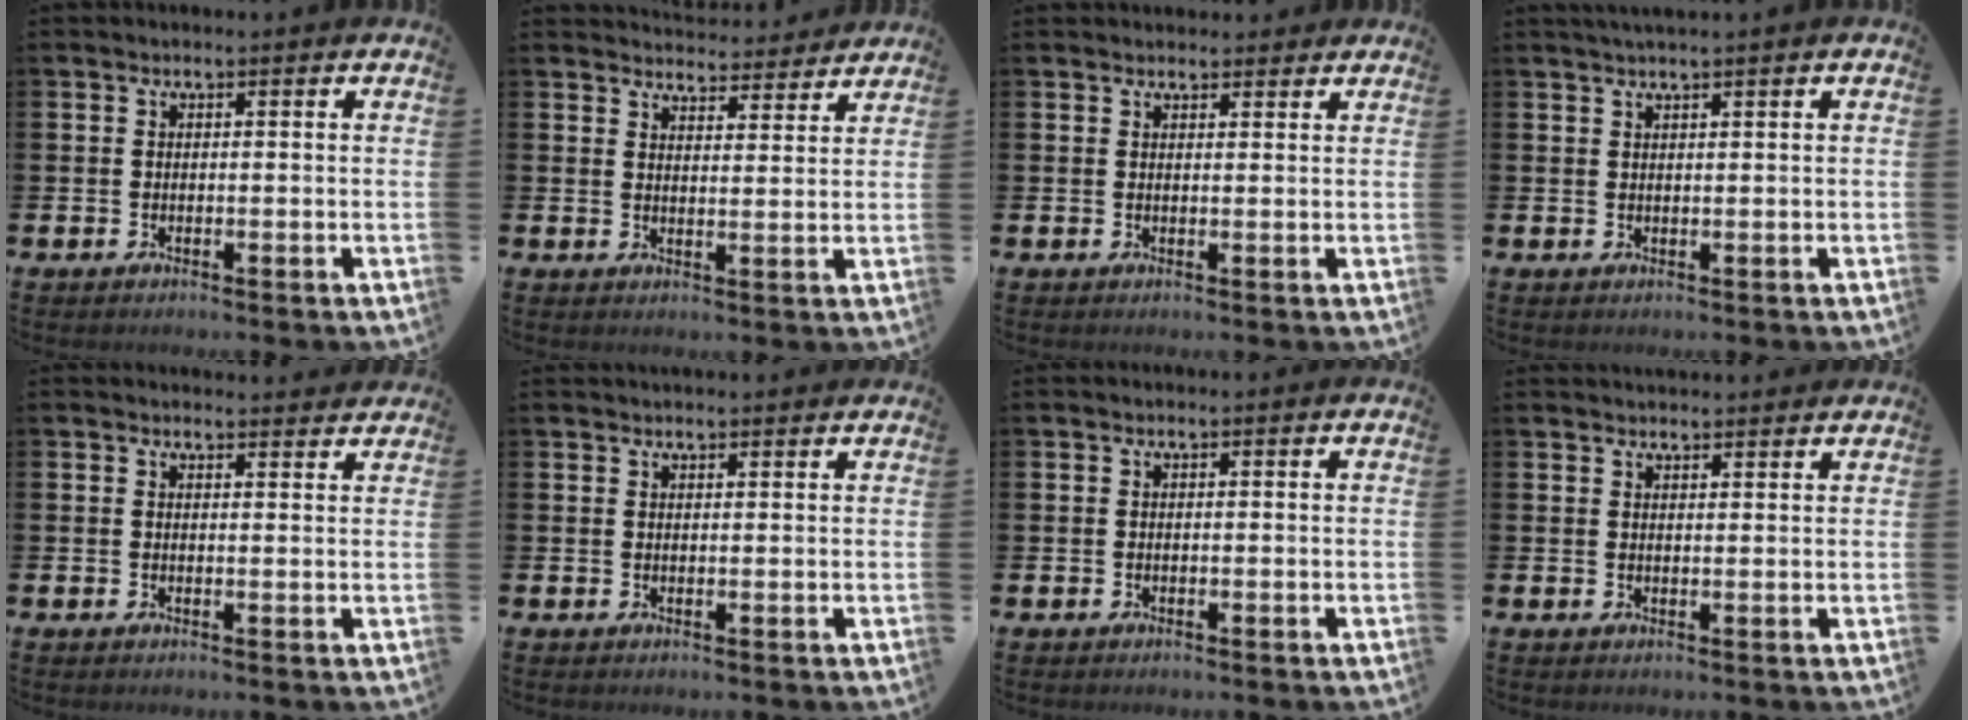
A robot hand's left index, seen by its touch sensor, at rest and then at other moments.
{"total": 4.0, "force": [4.0, 0.6, -0.2], "torque": [0.006, -0.032, 0.069]}
{"total": 1.7, "force": [1.6, 0.4, -0.1], "torque": [0.019, -0.009, 0.026]}
{"total": 1.2, "force": [1.0, -0.2, 0.6], "torque": [-0.015, 0.002, 0.019]}
{"total": 1.6, "force": [1.6, 0.1, -0.1], "torque": [0.011, -0.011, 0.027]}
{"total": 1.3, "force": [1.3, 0.1, 0.1], "torque": [0.009, -0.006, 0.022]}
{"total": 0.0}
{"total": 2.1, "force": [2.0, 0.3, -0.1], "torque": [0.009, -0.011, 0.035]}